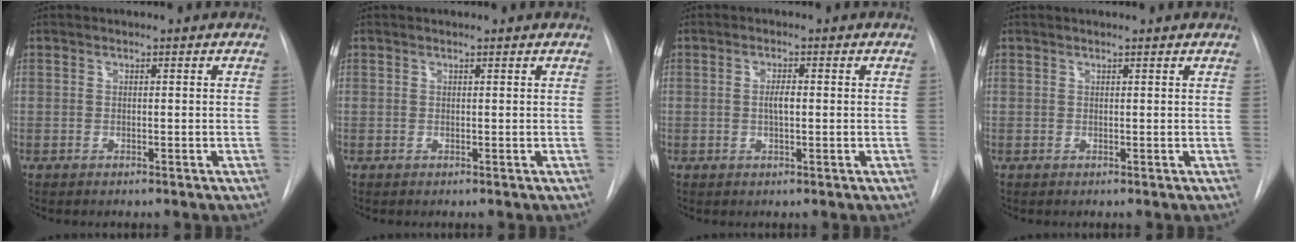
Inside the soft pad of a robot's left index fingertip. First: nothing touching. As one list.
[{"total": 0.8, "force": [0.8, 0.0, 0.2], "torque": [-0.008, 0.010, 0.014]}, {"total": 2.0, "force": [0.0, 0.5, 1.9], "torque": [-0.037, 0.002, 0.000]}, {"total": 1.5, "force": [1.5, 0.1, 0.4], "torque": [-0.011, 0.015, 0.020]}]